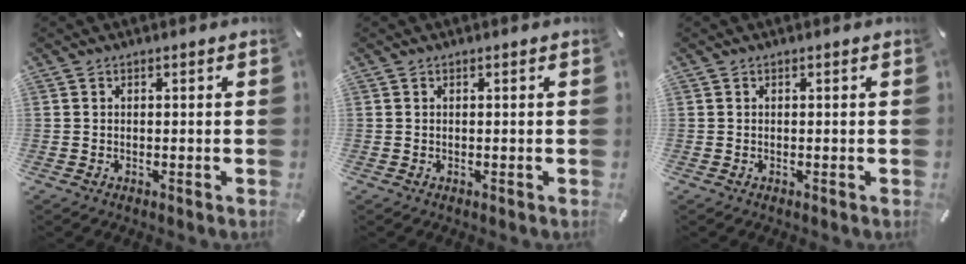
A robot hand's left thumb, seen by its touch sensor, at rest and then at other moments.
{"total": 0.0}
{"total": 0.0}